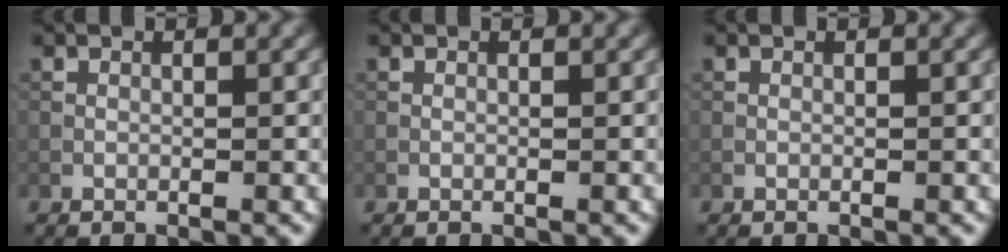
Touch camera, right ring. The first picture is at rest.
{"total": 0.0}
{"total": 0.0}